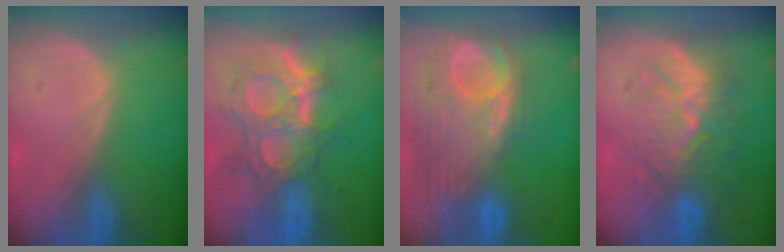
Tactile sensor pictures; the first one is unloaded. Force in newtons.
{"total": 12.0, "press": 10.8, "slide": 5.4}
{"total": 12.0, "press": 10.4, "slide": 6.0}
{"total": 9.4, "press": 9.0, "slide": 2.7}